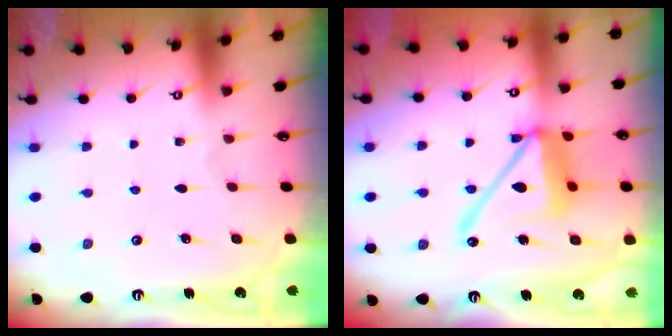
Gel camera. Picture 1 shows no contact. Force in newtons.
{"total": 14.6, "press": 14.5, "slide": 1.8}